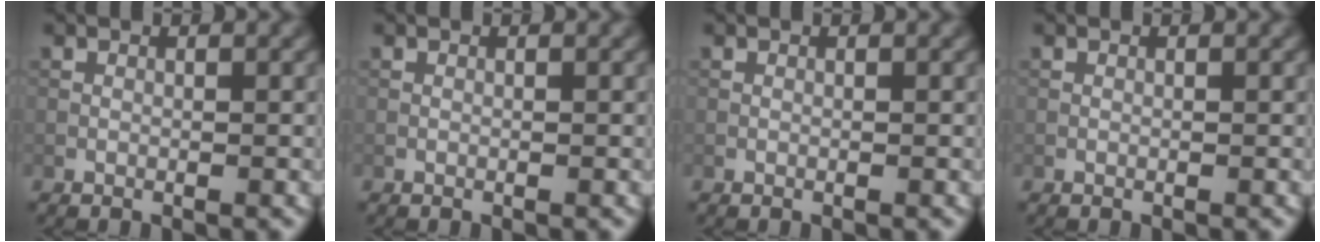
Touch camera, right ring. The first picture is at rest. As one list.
[{"total": 0.0}, {"total": 0.0}, {"total": 0.0}]